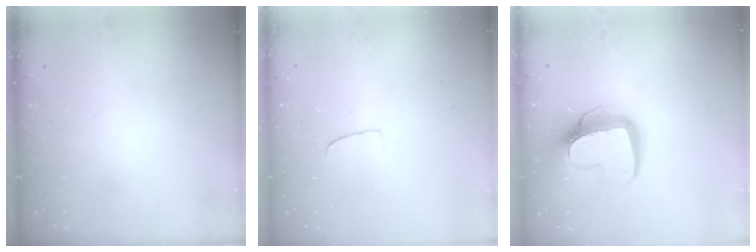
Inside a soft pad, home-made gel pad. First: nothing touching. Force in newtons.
{"total": 5.7, "press": 5.7, "slide": 0.5}
{"total": 14.4, "press": 14.3, "slide": 1.3}